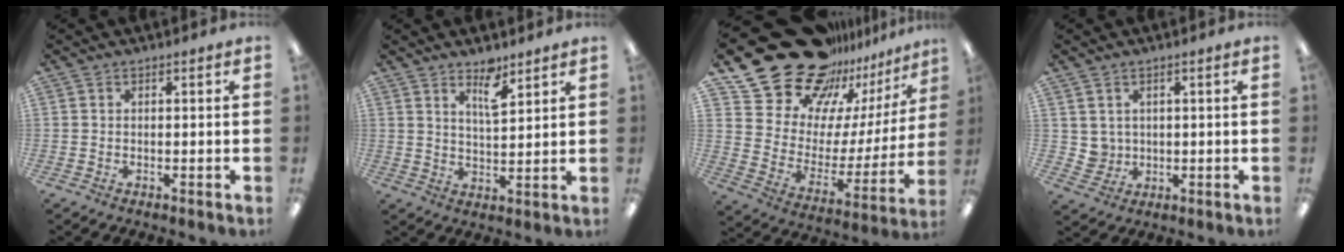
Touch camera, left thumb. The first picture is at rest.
{"total": 6.4, "force": [4.6, 2.1, 3.9], "torque": [-0.056, -0.027, 0.076]}
{"total": 26.1, "force": [21.0, 12.9, 8.6], "torque": [-0.148, -0.152, 0.392]}
{"total": 3.6, "force": [2.1, 3.0, 0.0], "torque": [-0.005, -0.008, 0.039]}